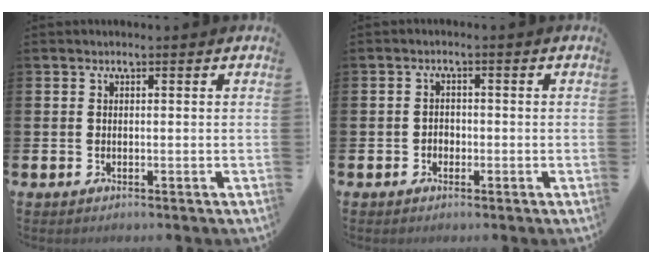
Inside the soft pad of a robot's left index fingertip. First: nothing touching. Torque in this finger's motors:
{"motor_torque": [0.18, 0.37, 0.06, 0.00]}